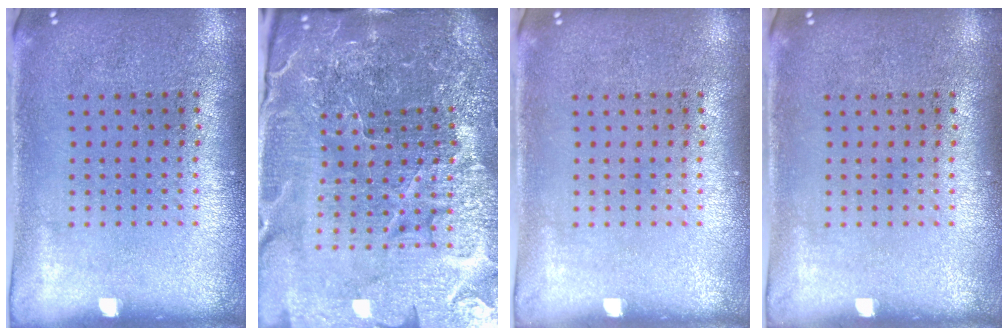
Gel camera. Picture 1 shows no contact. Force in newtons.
{"total": 6.5, "press": 5.8, "slide": 3.0}
{"total": 0.0}
{"total": 0.0}